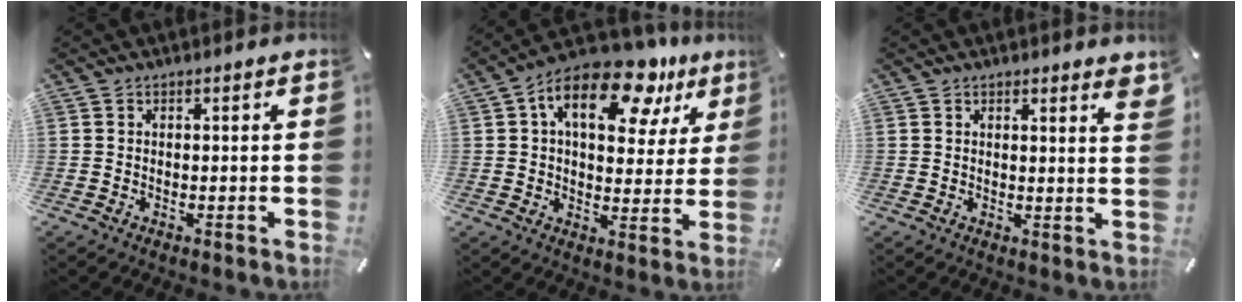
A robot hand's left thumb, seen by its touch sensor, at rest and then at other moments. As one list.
[{"total": 17.7, "force": [8.9, 9.2, 12.2], "torque": [-0.185, -0.035, 0.146]}, {"total": 2.4, "force": [1.8, 0.2, 1.6], "torque": [-0.020, -0.009, 0.030]}]